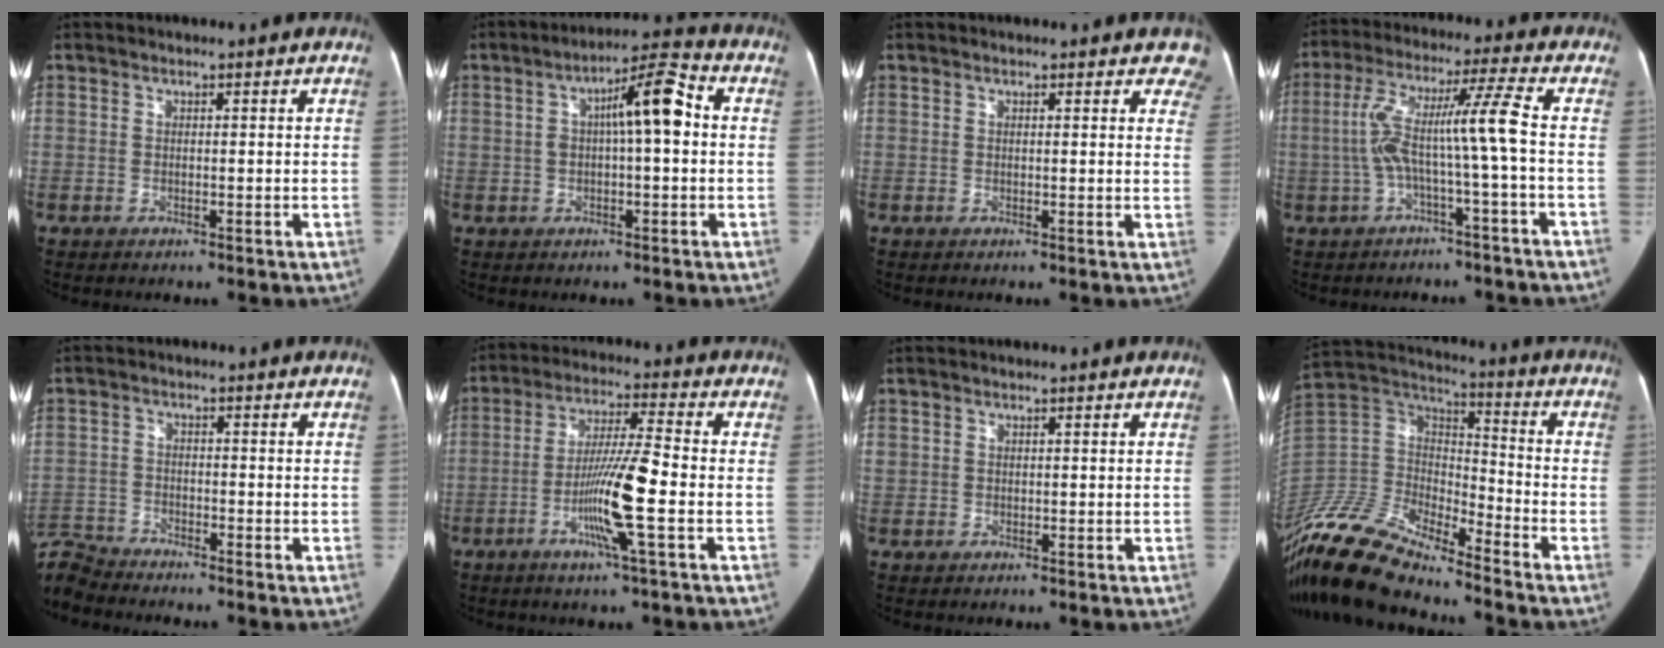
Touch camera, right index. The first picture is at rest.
{"total": 9.0, "force": [1.1, 1.9, 8.7], "torque": [-0.138, 0.039, 0.016]}
{"total": 3.9, "force": [3.2, 1.4, 1.6], "torque": [0.005, -0.006, 0.012]}
{"total": 9.3, "force": [-1.6, -1.4, 9.1], "torque": [-0.181, 0.037, -0.025]}
{"total": 5.6, "force": [-5.5, 0.3, -0.7], "torque": [0.008, -0.007, -0.109]}
{"total": 10.5, "force": [-3.2, -0.9, 10.0], "torque": [-0.186, -0.008, -0.064]}
{"total": 0.9, "force": [0.3, 0.8, 0.1], "torque": [0.009, 0.014, 0.007]}
{"total": 16.2, "force": [-14.1, 3.7, 6.9], "torque": [-0.143, 0.027, -0.271]}